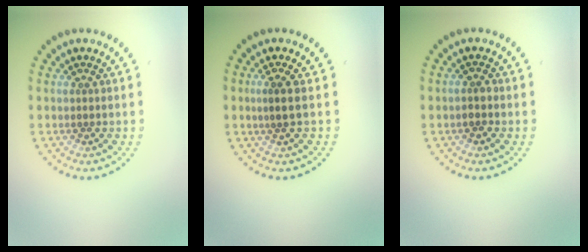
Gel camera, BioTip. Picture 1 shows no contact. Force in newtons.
{"total": 1.3, "press": 0.9, "slide": 0.9}
{"total": 1.2, "press": 1.0, "slide": 0.5}